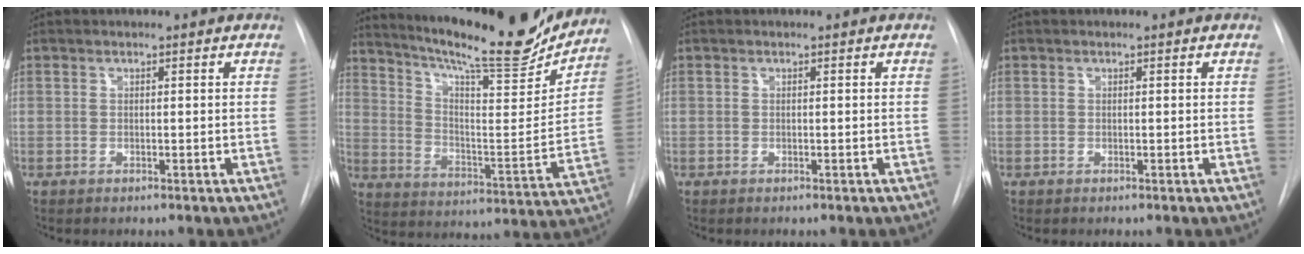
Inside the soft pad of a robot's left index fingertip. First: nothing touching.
{"total": 22.7, "force": [19.7, 3.6, 10.7], "torque": [-0.176, -0.039, 0.279]}
{"total": 0.0}
{"total": 0.0}